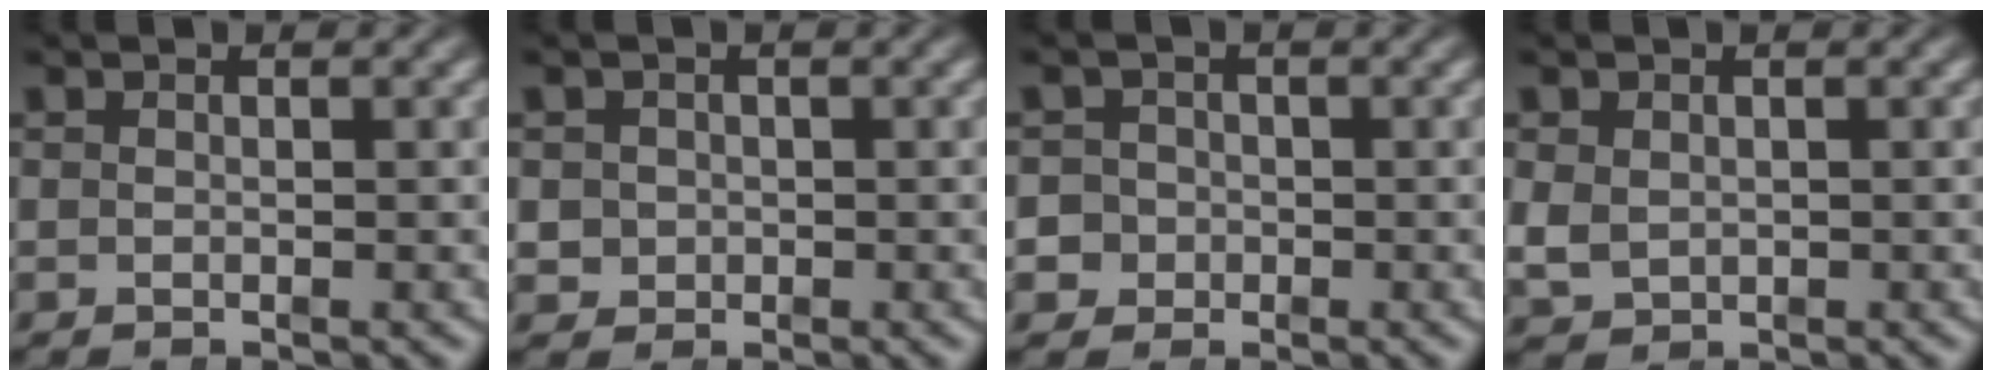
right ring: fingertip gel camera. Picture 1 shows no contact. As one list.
[{"total": 2.9, "force": [-0.2, 2.8, 0.7], "torque": [-0.021, -0.009, 0.001]}, {"total": 4.9, "force": [-1.2, 4.6, 0.9], "torque": [-0.029, -0.017, -0.023]}, {"total": 2.2, "force": [-0.1, 2.0, 1.0], "torque": [-0.027, -0.016, 0.012]}]